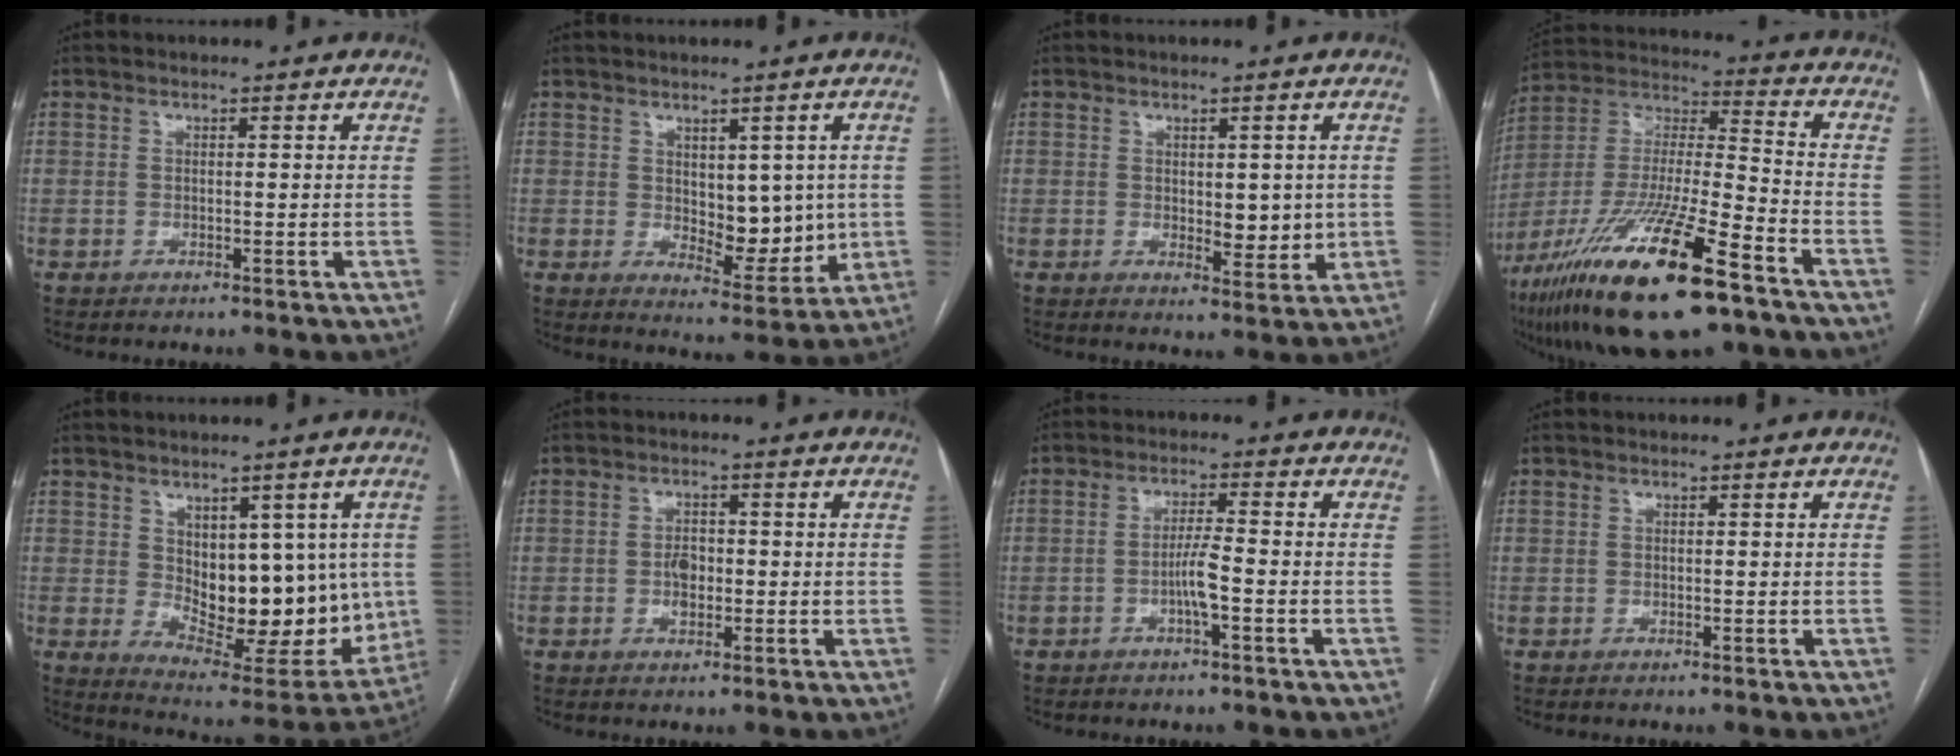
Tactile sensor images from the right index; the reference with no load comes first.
{"total": 8.0, "force": [0.5, 4.2, 6.8], "torque": [-0.084, -0.004, 0.023]}
{"total": 4.7, "force": [0.2, 2.3, 4.1], "torque": [-0.053, -0.008, 0.009]}
{"total": 24.8, "force": [-14.9, 3.6, 19.5], "torque": [-0.381, -0.047, -0.267]}
{"total": 16.0, "force": [0.7, 8.2, 13.7], "torque": [-0.179, -0.005, 0.036]}
{"total": 2.9, "force": [-0.4, 2.0, 2.1], "torque": [-0.036, 0.004, -0.007]}
{"total": 3.8, "force": [-1.4, 0.0, 3.6], "torque": [-0.070, 0.002, -0.027]}
{"total": 0.0}